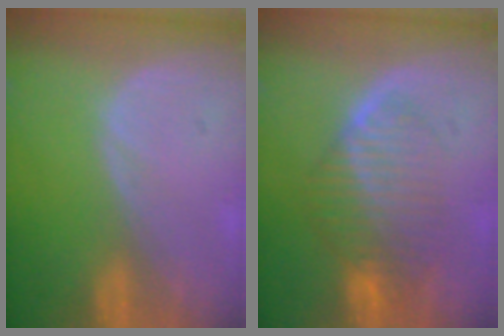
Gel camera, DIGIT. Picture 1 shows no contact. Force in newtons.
{"total": 8.1, "press": 7.2, "slide": 3.8}